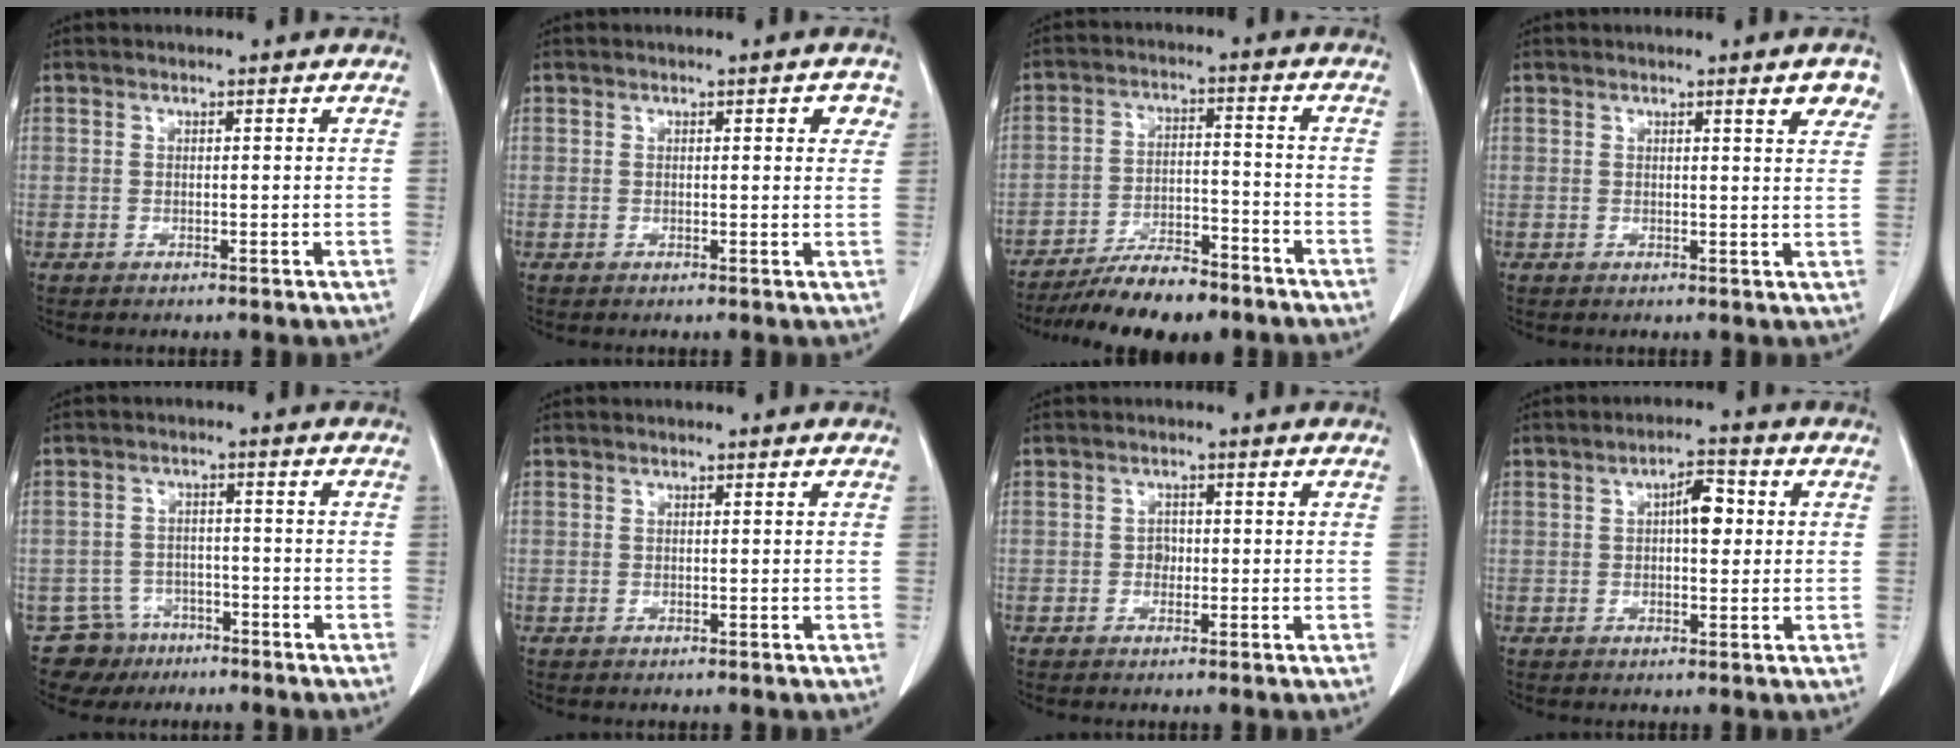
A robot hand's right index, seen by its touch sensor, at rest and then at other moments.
{"total": 2.7, "force": [1.2, 0.9, 2.2], "torque": [-0.016, 0.003, 0.010]}
{"total": 11.2, "force": [-9.4, 3.0, 5.3], "torque": [-0.079, 0.002, -0.154]}
{"total": 3.8, "force": [2.4, 0.5, 2.8], "torque": [-0.028, -0.006, 0.023]}
{"total": 5.6, "force": [-3.8, 4.1, -0.6], "torque": [0.016, 0.010, -0.061]}
{"total": 0.0}
{"total": 1.4, "force": [-0.2, 1.2, 0.8], "torque": [-0.009, 0.005, -0.004]}
{"total": 4.6, "force": [0.8, 1.7, 4.2], "torque": [-0.065, 0.012, 0.011]}